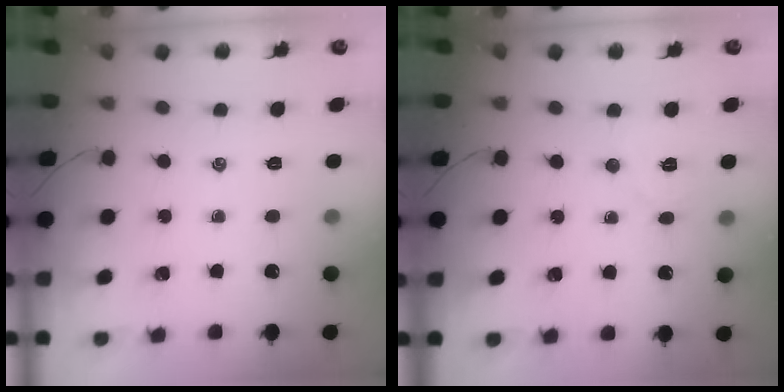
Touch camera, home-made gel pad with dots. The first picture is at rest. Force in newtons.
{"total": 5.0, "press": 4.9, "slide": 1.1}